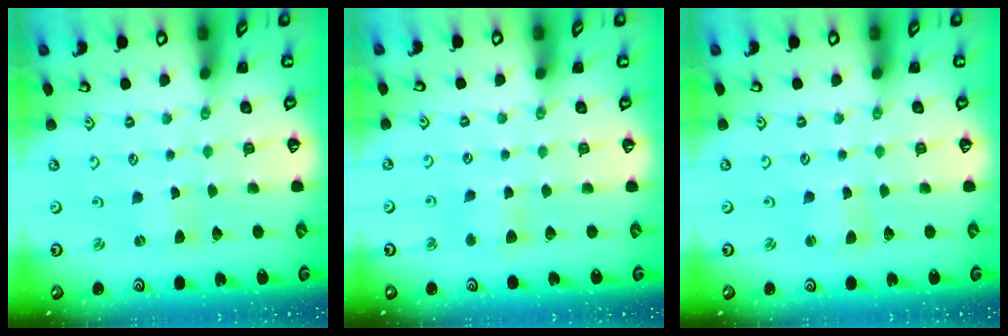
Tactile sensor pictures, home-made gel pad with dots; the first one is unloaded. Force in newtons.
{"total": 4.9, "press": 4.8, "slide": 0.7}
{"total": 1.6, "press": 1.5, "slide": 0.3}